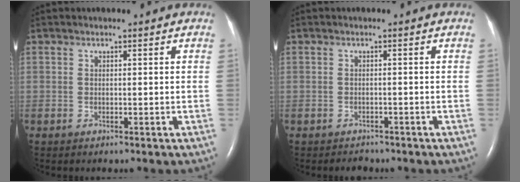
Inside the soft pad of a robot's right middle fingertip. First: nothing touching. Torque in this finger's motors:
{"motor_torque": [0.14, -0.13, -0.06, -0.01]}